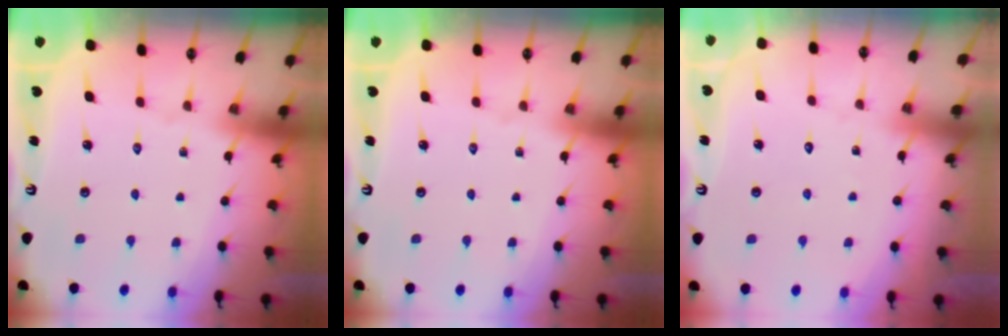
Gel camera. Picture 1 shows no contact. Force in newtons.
{"total": 0.0}
{"total": 4.0, "press": 4.0, "slide": 0.3}